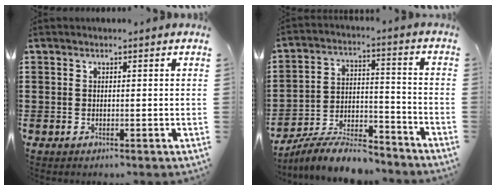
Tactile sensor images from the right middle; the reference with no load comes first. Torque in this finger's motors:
{"motor_torque": [0.83, -0.24, 0.63, 0.14]}